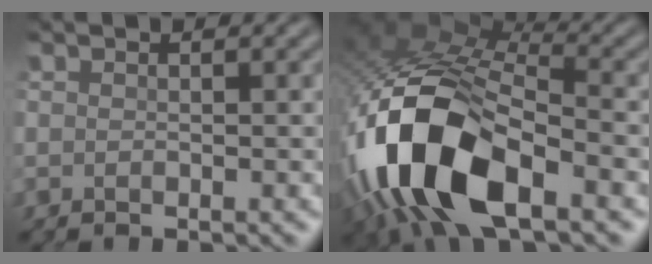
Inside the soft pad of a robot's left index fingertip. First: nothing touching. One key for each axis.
{"total": 13.2, "fx": -5.4, "fy": 6.0, "fz": 10.5, "tx": -0.221, "ty": 0.005, "tz": -0.101}